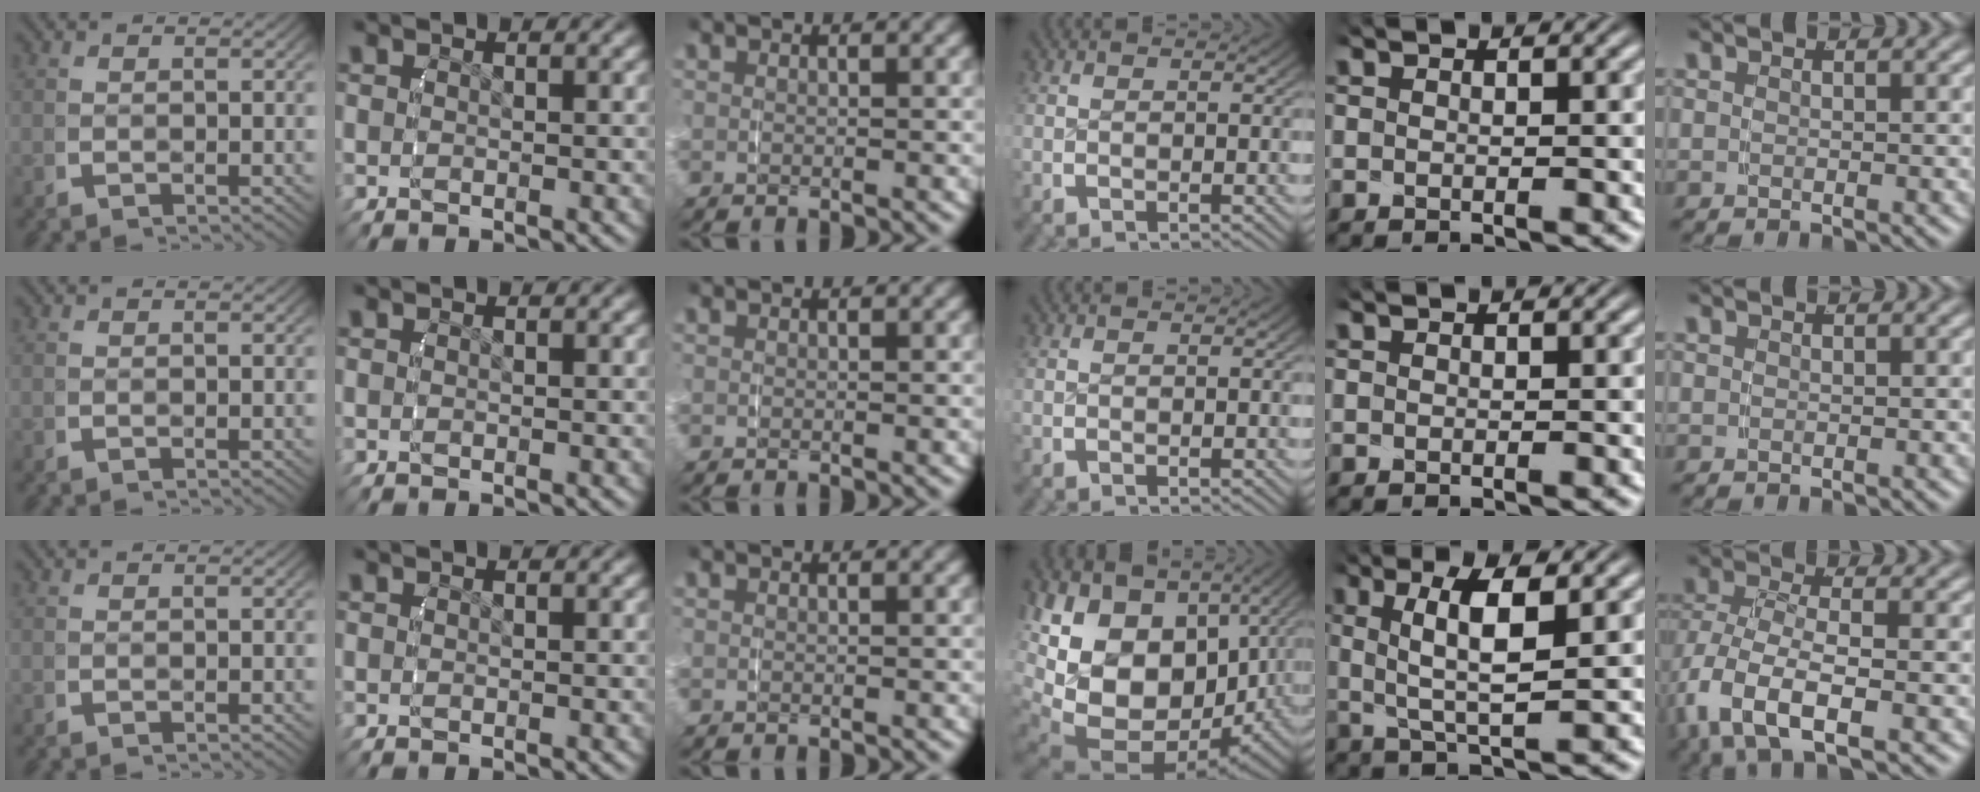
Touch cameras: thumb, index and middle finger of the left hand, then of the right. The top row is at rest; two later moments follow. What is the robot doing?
{"motion": "grasp_and_lifting", "object": "towel"}